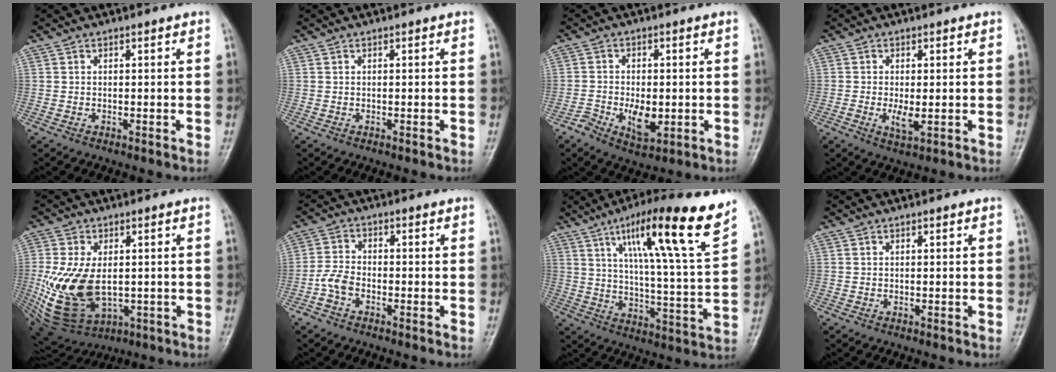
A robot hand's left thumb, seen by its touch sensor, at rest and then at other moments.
{"total": 0.0}
{"total": 6.5, "force": [-1.9, 3.7, 5.0], "torque": [-0.080, 0.005, -0.027]}
{"total": 3.2, "force": [-0.4, 1.3, 2.9], "torque": [-0.053, -0.009, -0.006]}
{"total": 16.3, "force": [-1.4, 10.2, 12.7], "torque": [-0.246, -0.015, 0.001]}
{"total": 4.1, "force": [-2.2, 2.5, 2.5], "torque": [-0.052, 0.013, -0.049]}
{"total": 19.8, "force": [11.6, 1.6, 16.0], "torque": [-0.233, -0.046, 0.179]}
{"total": 0.0}